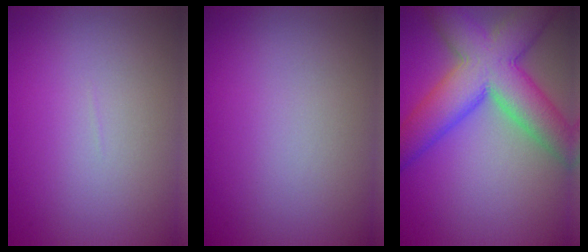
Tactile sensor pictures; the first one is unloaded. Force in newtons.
{"total": 0.0}
{"total": 10.2, "press": 10.2, "slide": 0.3}